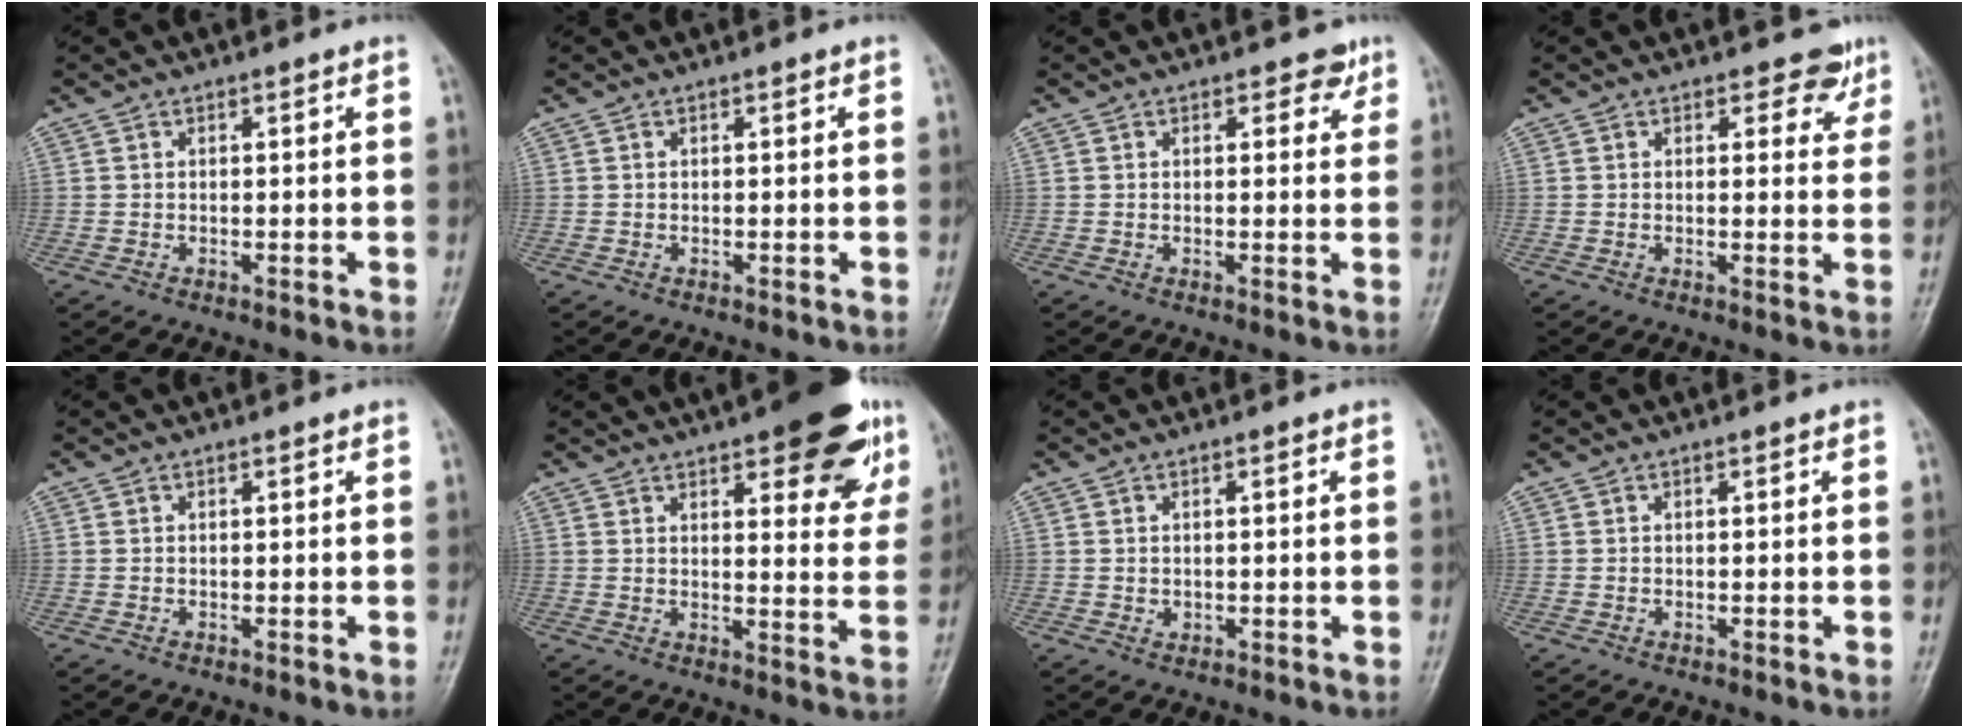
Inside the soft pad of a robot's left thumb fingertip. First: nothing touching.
{"total": 0.0}
{"total": 2.9, "force": [1.7, 1.8, 1.5], "torque": [0.006, -0.006, 0.015]}
{"total": 4.3, "force": [2.8, 2.5, 2.0], "torque": [0.008, -0.014, 0.027]}
{"total": 0.0}
{"total": 17.4, "force": [10.2, 6.3, 12.7], "torque": [-0.127, -0.035, 0.125]}
{"total": 1.5, "force": [0.0, 1.1, 1.0], "torque": [-0.008, 0.004, 0.003]}
{"total": 0.0}